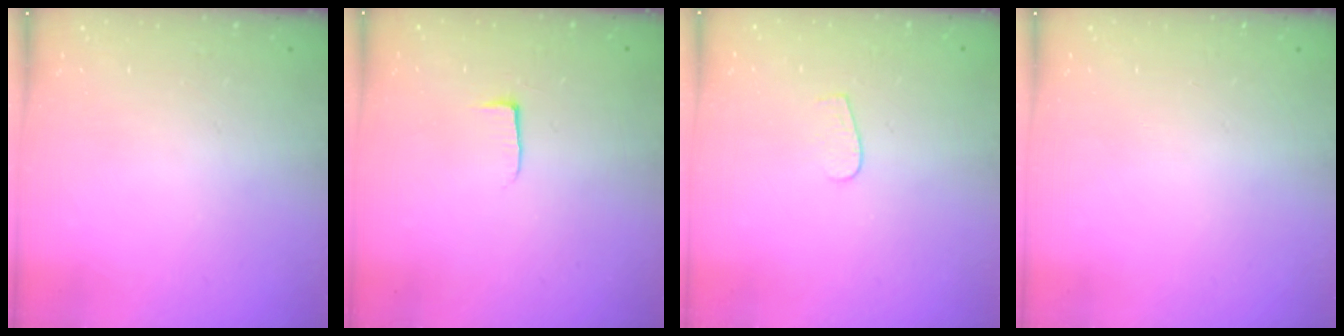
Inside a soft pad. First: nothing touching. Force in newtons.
{"total": 3.8, "press": 3.8, "slide": 0.5}
{"total": 3.3, "press": 3.3, "slide": 0.2}
{"total": 0.0}